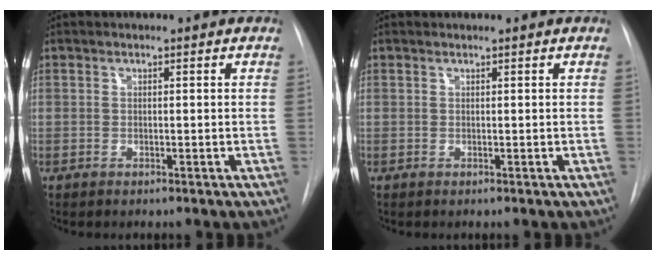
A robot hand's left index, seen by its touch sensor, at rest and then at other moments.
{"total": 0.6, "force": [-0.6, -0.1, -0.1], "torque": [0.005, -0.004, -0.007]}